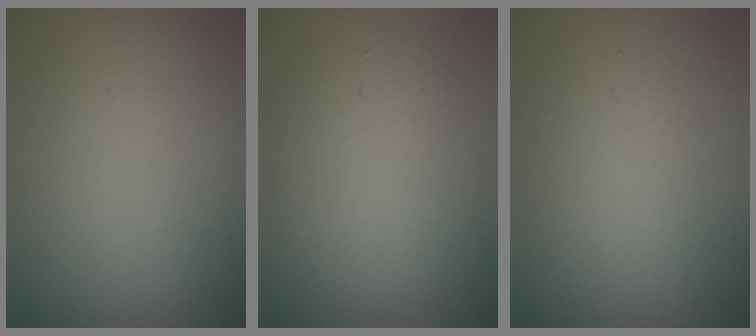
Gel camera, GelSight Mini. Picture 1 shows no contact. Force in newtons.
{"total": 4.8, "press": 4.8, "slide": 0.1}
{"total": 2.2, "press": 2.1, "slide": 0.2}